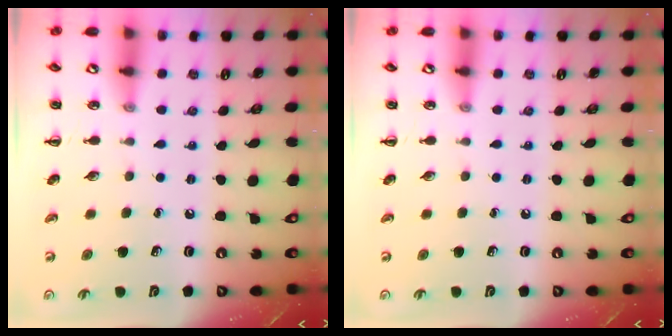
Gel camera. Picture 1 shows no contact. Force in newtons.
{"total": 0.0}